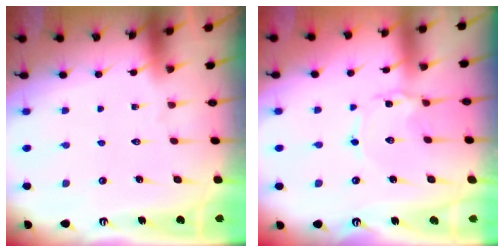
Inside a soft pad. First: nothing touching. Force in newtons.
{"total": 0.9, "press": 0.9, "slide": 0.1}